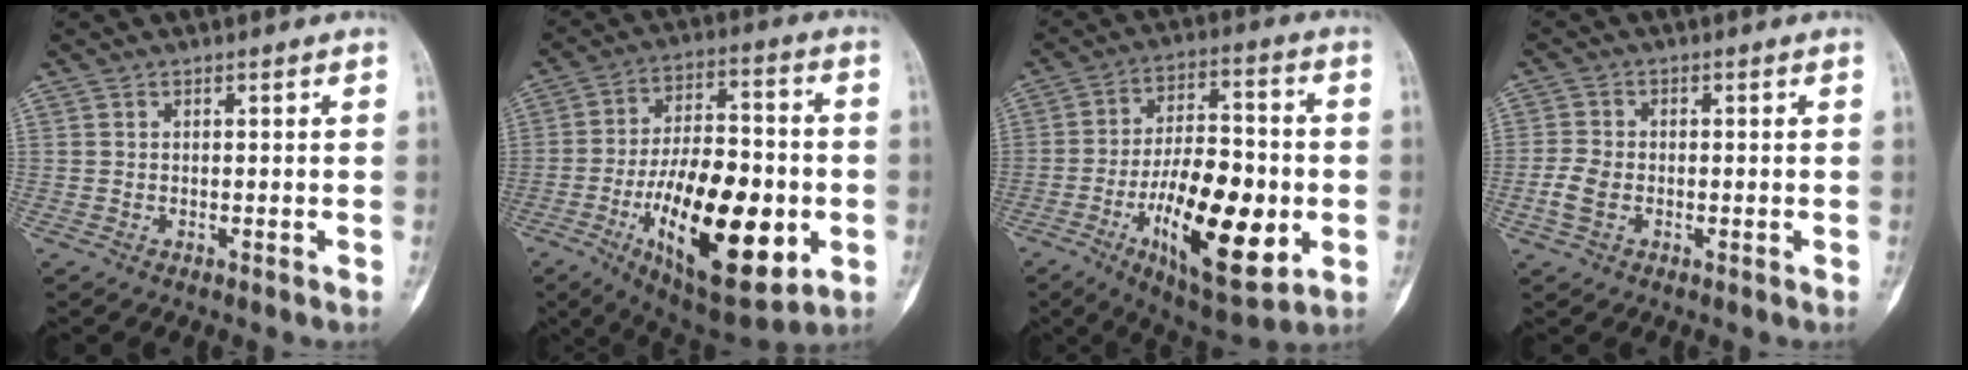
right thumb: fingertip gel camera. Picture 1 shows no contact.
{"total": 25.7, "force": [-6.9, 11.2, 22.0], "torque": [-0.359, 0.010, -0.094]}
{"total": 22.0, "force": [-5.6, 9.1, 19.2], "torque": [-0.291, 0.013, -0.081]}
{"total": 4.2, "force": [-1.3, 2.9, 2.8], "torque": [-0.067, 0.011, -0.026]}